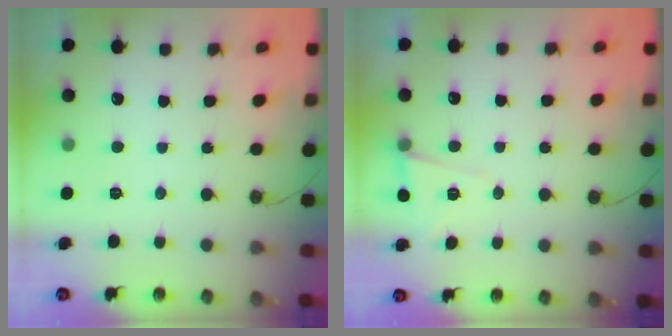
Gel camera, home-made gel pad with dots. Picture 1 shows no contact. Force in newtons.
{"total": 4.6, "press": 4.5, "slide": 1.0}